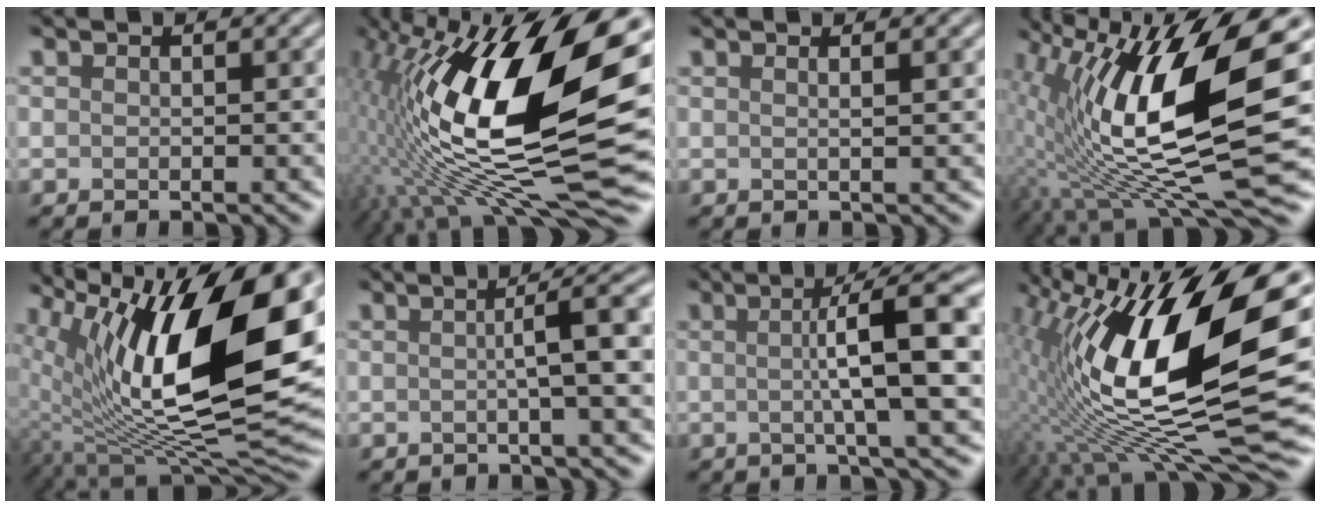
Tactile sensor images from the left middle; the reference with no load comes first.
{"total": 19.8, "force": [3.3, 8.2, 17.8], "torque": [-0.318, 0.004, 0.054]}
{"total": 1.7, "force": [0.7, 0.8, 1.4], "torque": [-0.007, 0.008, -0.014]}
{"total": 15.1, "force": [1.6, 4.7, 14.3], "torque": [-0.251, -0.012, 0.025]}
{"total": 17.3, "force": [4.0, 6.8, 15.3], "torque": [-0.254, -0.002, 0.076]}
{"total": 5.6, "force": [0.3, 1.0, 5.5], "torque": [-0.073, 0.017, 0.001]}
{"total": 10.4, "force": [1.0, 2.1, 10.1], "torque": [-0.127, 0.018, 0.008]}
{"total": 18.1, "force": [2.5, 6.8, 16.5], "torque": [-0.297, 0.014, 0.032]}